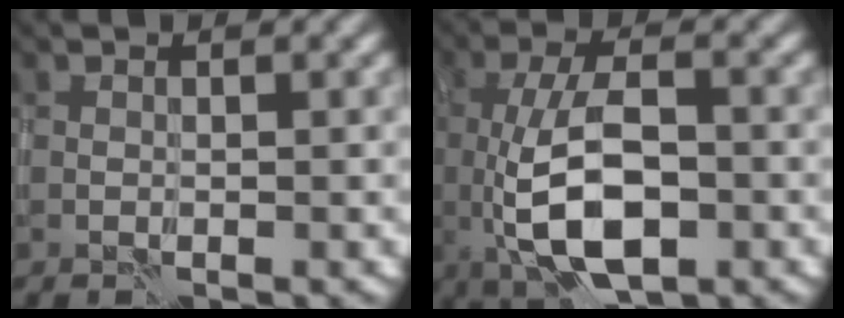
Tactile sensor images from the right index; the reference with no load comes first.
{"total": 8.2, "force": [-1.3, 3.6, 7.3], "torque": [-0.145, -0.005, -0.020]}